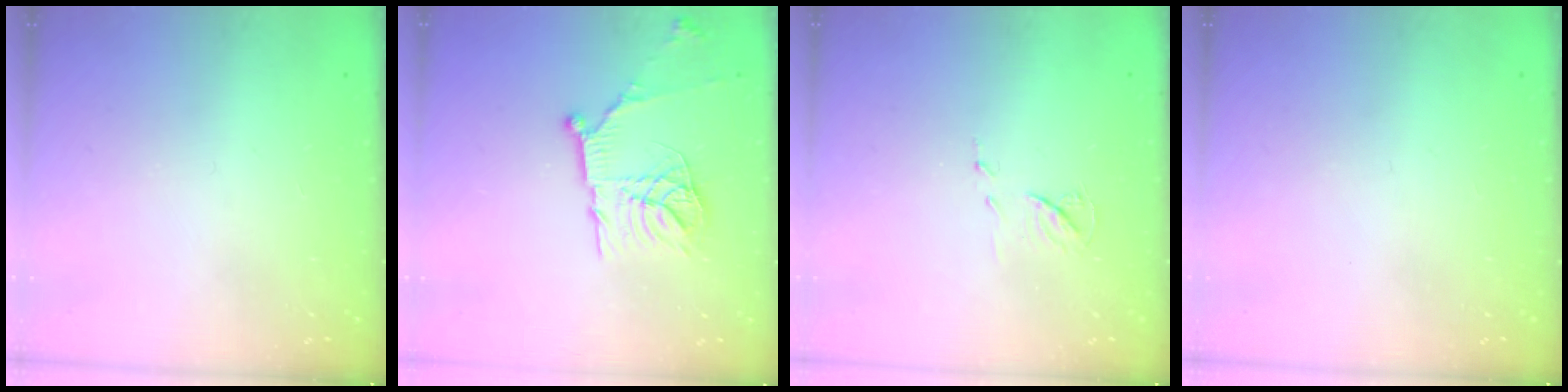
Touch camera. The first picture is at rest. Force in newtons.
{"total": 15.2, "press": 15.2, "slide": 0.8}
{"total": 5.8, "press": 5.8, "slide": 0.5}
{"total": 0.0}